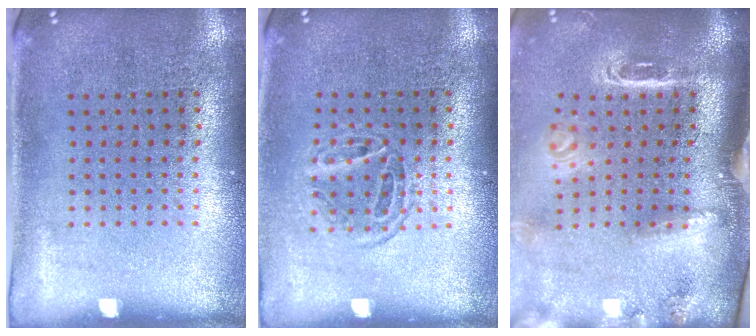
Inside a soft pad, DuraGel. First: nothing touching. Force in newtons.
{"total": 1.2, "press": 1.0, "slide": 0.6}
{"total": 3.1, "press": 2.1, "slide": 2.3}